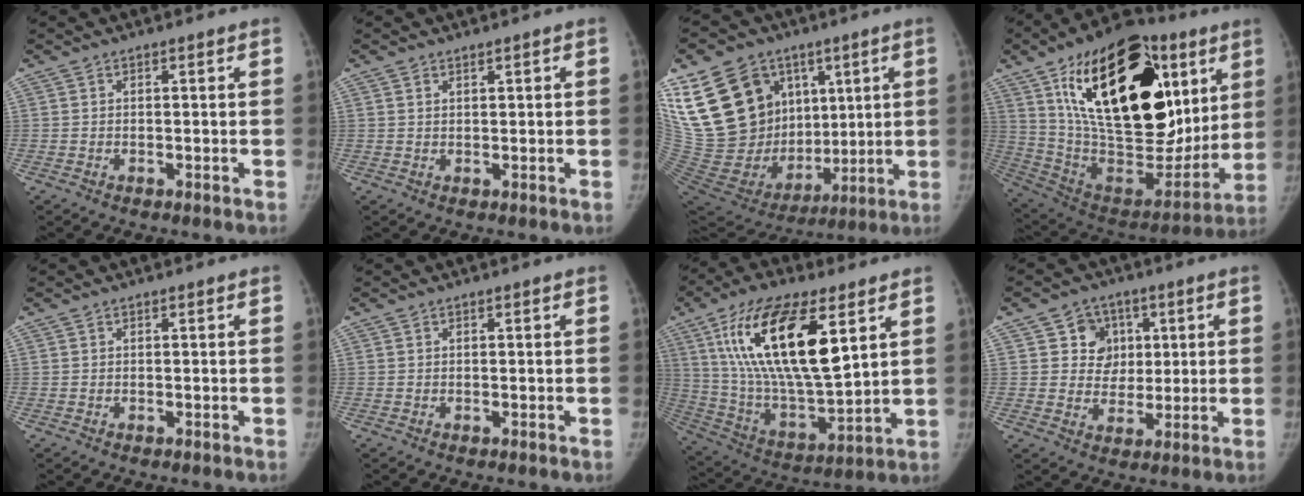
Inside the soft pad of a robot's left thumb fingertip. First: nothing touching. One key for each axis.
{"total": 0.8, "fx": 0.6, "fy": 0.3, "fz": 0.4, "tx": -0.003, "ty": -0.003, "tz": 0.012}
{"total": 28.2, "fx": 11.0, "fy": 20.3, "fz": 16.2, "tx": -0.306, "ty": 0.002, "tz": 0.223}
{"total": 38.6, "fx": 13.6, "fy": 19.9, "fz": 30.1, "tx": -0.463, "ty": 0.002, "tz": 0.241}
{"total": 0.0}
{"total": 0.0}
{"total": 24.1, "fx": 9.4, "fy": 8.8, "fz": 20.3, "tx": -0.372, "ty": -0.032, "tz": 0.172}
{"total": 7.8, "fx": 2.4, "fy": 7.0, "fz": 2.2, "tx": 0.006, "ty": -0.003, "tz": 0.039}